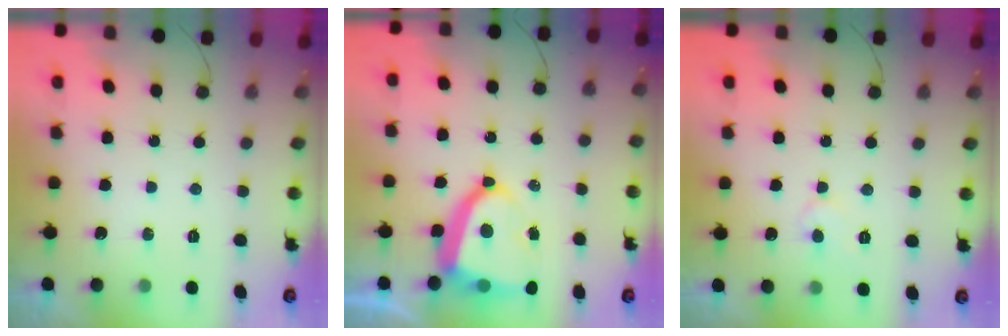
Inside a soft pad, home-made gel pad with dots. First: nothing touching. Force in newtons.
{"total": 13.4, "press": 13.3, "slide": 1.6}
{"total": 4.4, "press": 4.3, "slide": 0.6}